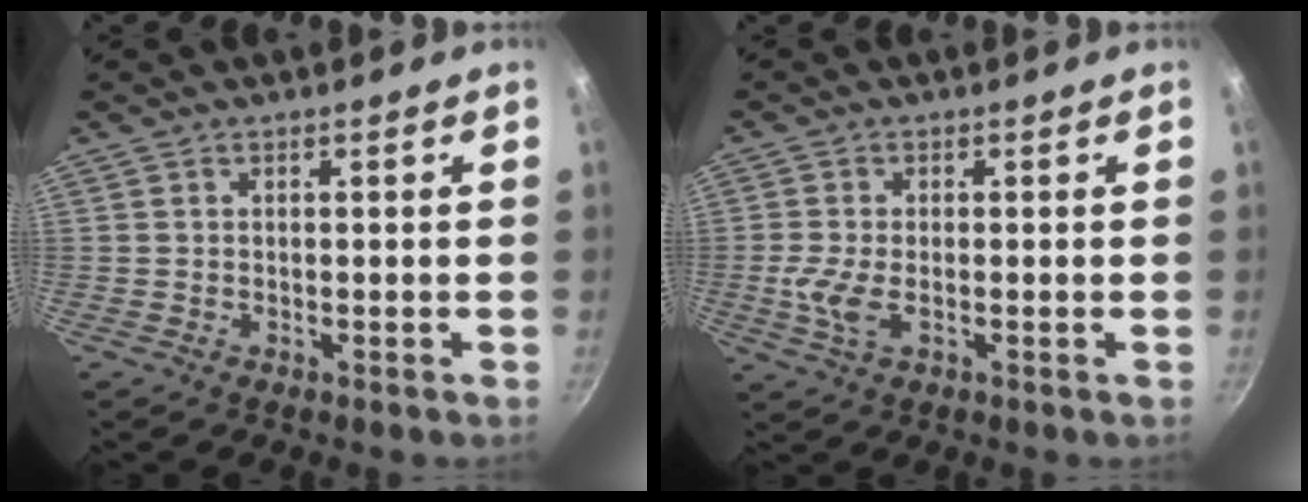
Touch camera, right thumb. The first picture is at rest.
{"total": 4.6, "force": [-0.7, 1.9, 4.2], "torque": [-0.098, -0.004, -0.017]}